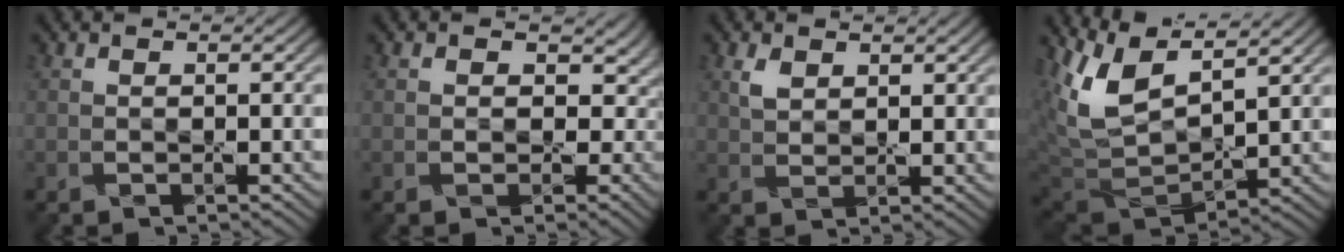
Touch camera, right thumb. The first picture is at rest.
{"total": 5.8, "force": [-0.2, 4.6, 3.5], "torque": [-0.034, -0.003, -0.007]}
{"total": 2.8, "force": [1.6, 1.7, 1.6], "torque": [-0.039, -0.001, 0.033]}
{"total": 10.9, "force": [5.9, 4.6, 7.9], "torque": [-0.198, 0.002, 0.120]}